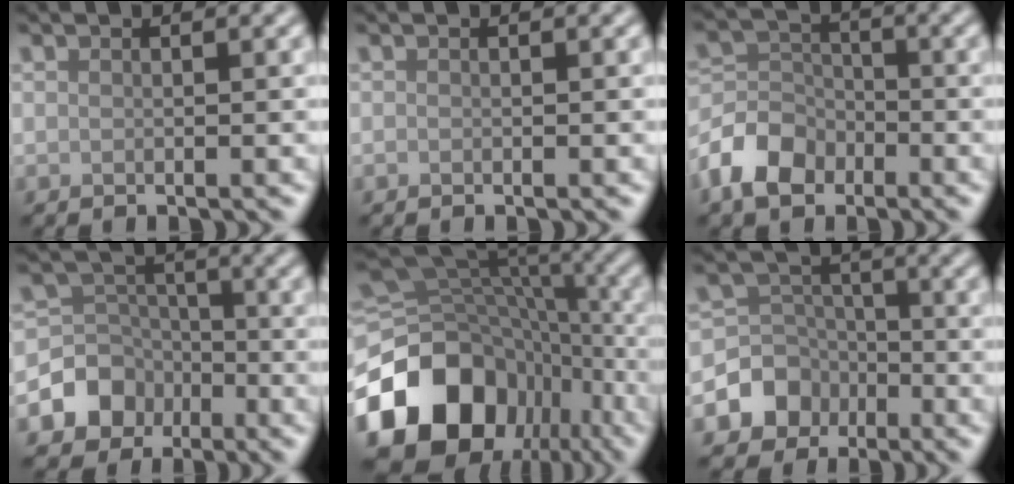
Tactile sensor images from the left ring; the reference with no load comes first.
{"total": 0.0}
{"total": 4.9, "force": [-2.8, 3.5, 2.1], "torque": [-0.043, 0.002, -0.067]}
{"total": 5.9, "force": [-2.7, 5.0, 1.5], "torque": [-0.013, 0.010, -0.073]}
{"total": 17.5, "force": [-7.6, 13.0, 8.8], "torque": [-0.179, -0.006, -0.116]}
{"total": 5.4, "force": [-2.4, 4.6, 1.2], "torque": [-0.003, 0.011, -0.070]}